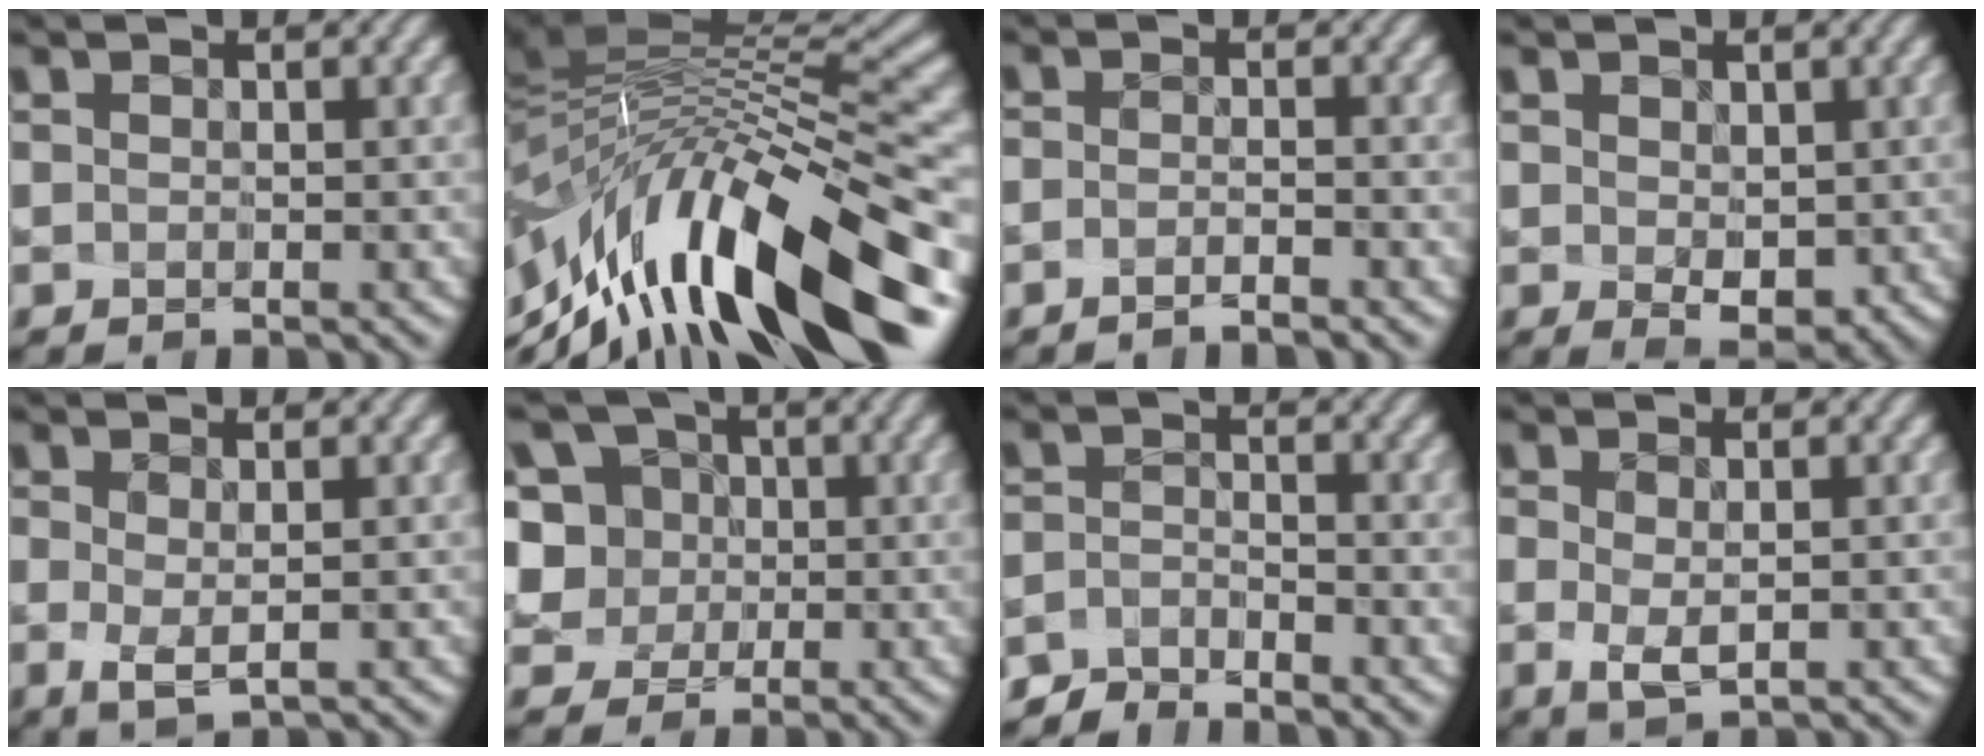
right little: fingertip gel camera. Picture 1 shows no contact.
{"total": 12.6, "force": [-7.4, 3.3, 9.6], "torque": [-0.172, 0.004, -0.112]}
{"total": 2.2, "force": [-1.8, -1.3, 0.1], "torque": [0.002, -0.021, -0.019]}
{"total": 3.1, "force": [-0.3, 1.9, 2.4], "torque": [-0.040, -0.025, 0.013]}
{"total": 1.7, "force": [-1.1, 0.0, 1.4], "torque": [-0.028, -0.019, -0.004]}
{"total": 6.7, "force": [0.3, 6.4, 2.0], "torque": [-0.059, 0.020, 0.003]}
{"total": 4.0, "force": [-3.7, -0.9, -1.2], "torque": [0.020, -0.011, -0.064]}
{"total": 2.0, "force": [-1.3, 0.2, 1.5], "torque": [-0.033, -0.022, -0.009]}